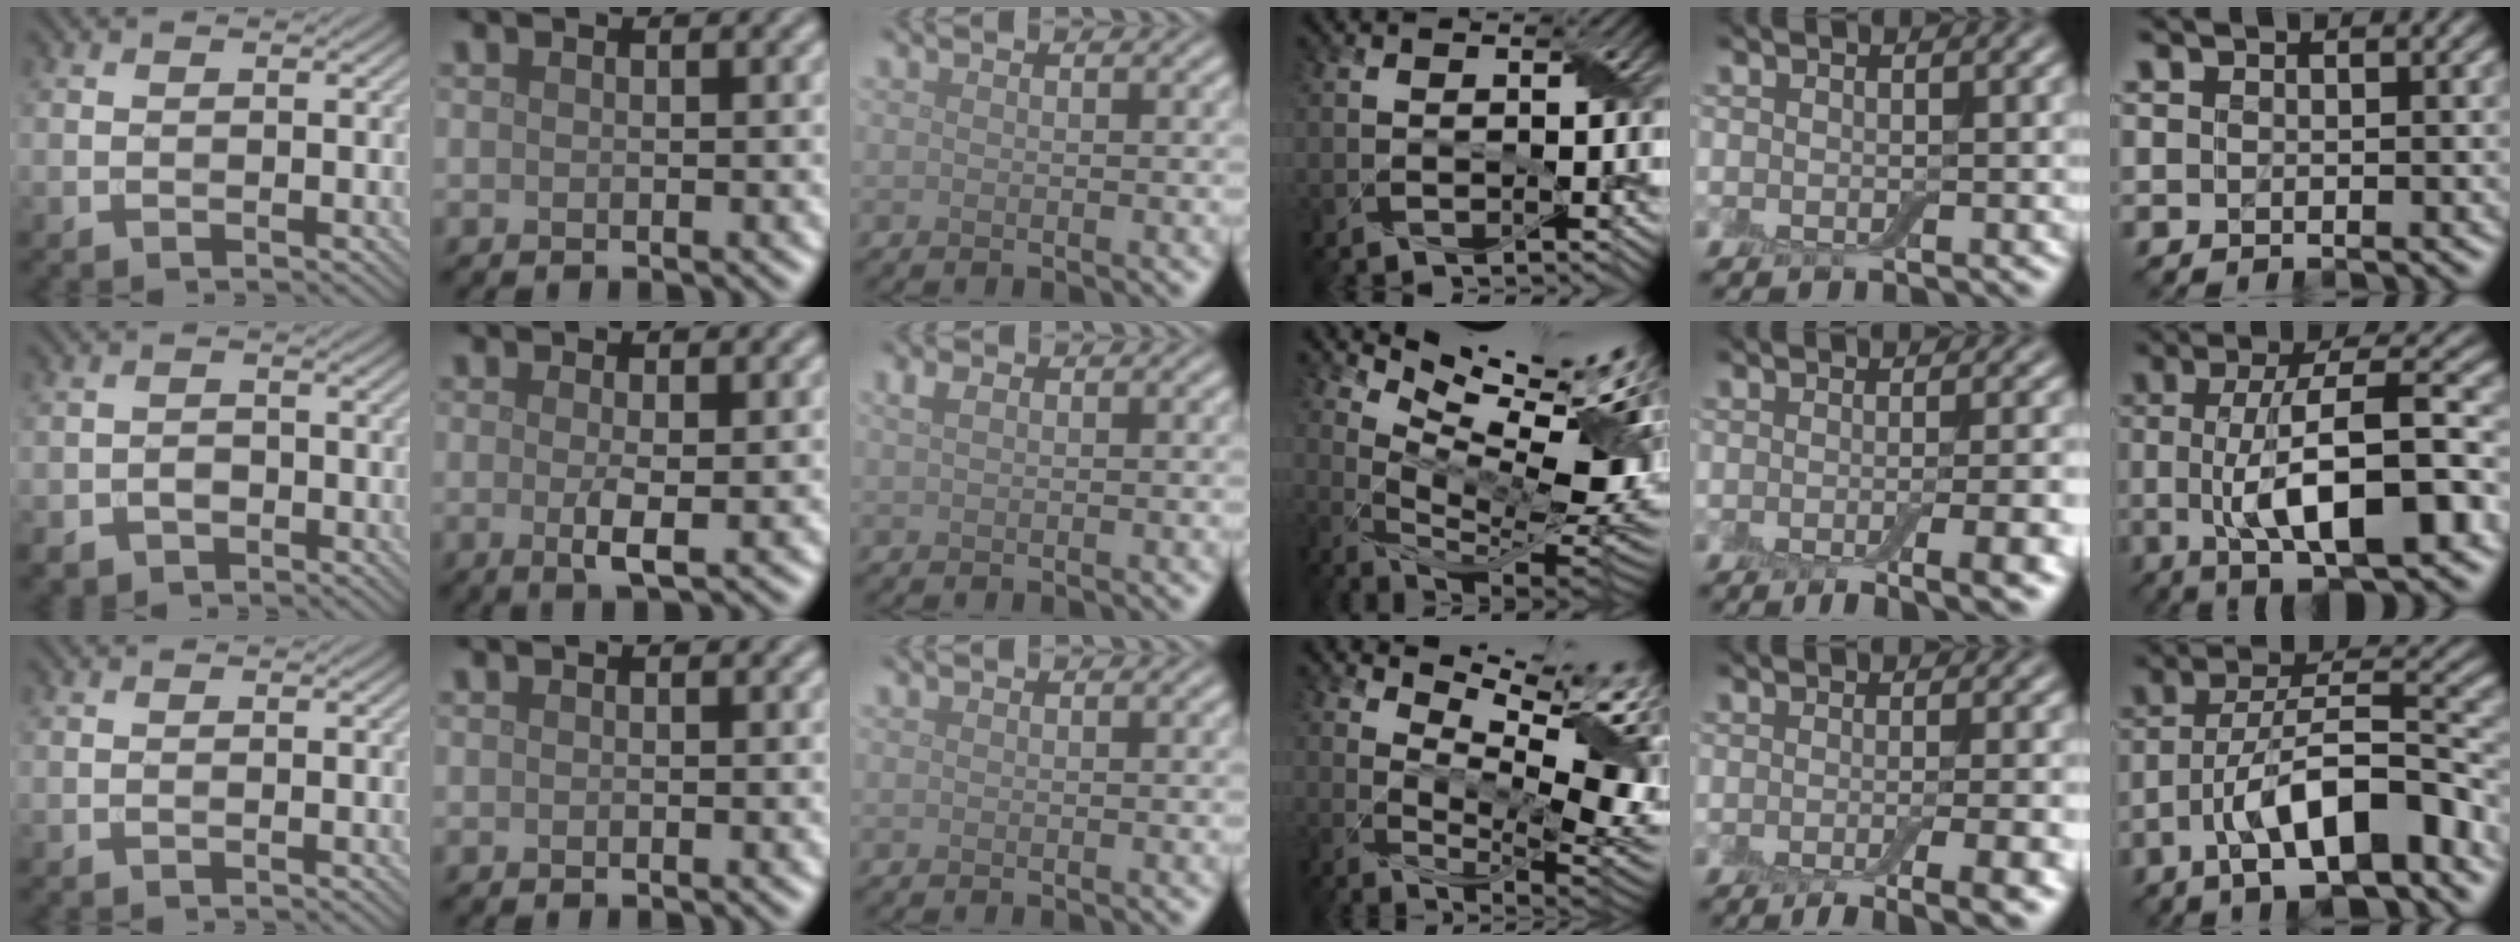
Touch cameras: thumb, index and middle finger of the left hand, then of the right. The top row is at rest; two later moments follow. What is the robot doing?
{"motion": "wrap", "object": "adhesive wrap"}